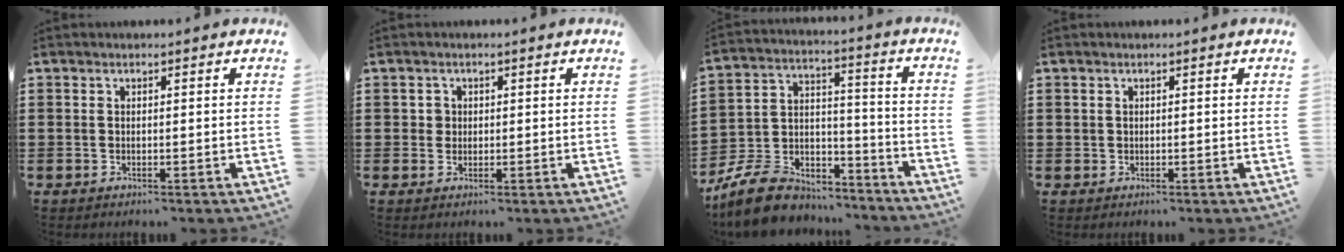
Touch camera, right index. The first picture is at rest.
{"total": 1.3, "force": [0.2, 1.2, 0.4], "torque": [-0.011, 0.007, 0.004]}
{"total": 10.2, "force": [-9.0, 3.4, 3.2], "torque": [-0.075, 0.027, -0.176]}
{"total": 0.6, "force": [0.2, 0.5, 0.1], "torque": [-0.003, 0.002, 0.005]}